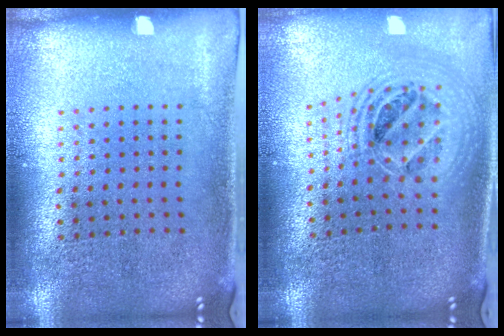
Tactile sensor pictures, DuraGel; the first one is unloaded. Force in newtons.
{"total": 2.1, "press": 1.7, "slide": 1.2}